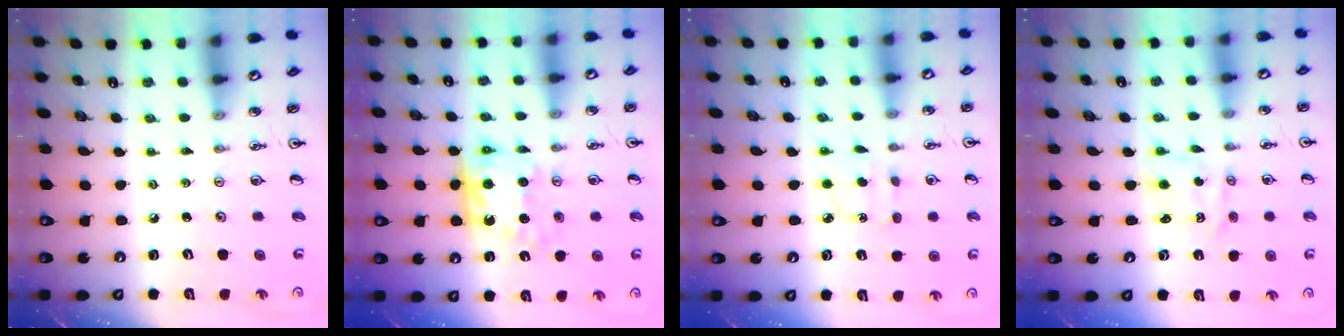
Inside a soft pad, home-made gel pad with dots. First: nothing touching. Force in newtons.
{"total": 10.3, "press": 10.3, "slide": 0.4}
{"total": 3.3, "press": 3.2, "slide": 0.6}
{"total": 1.1, "press": 1.1, "slide": 0.1}